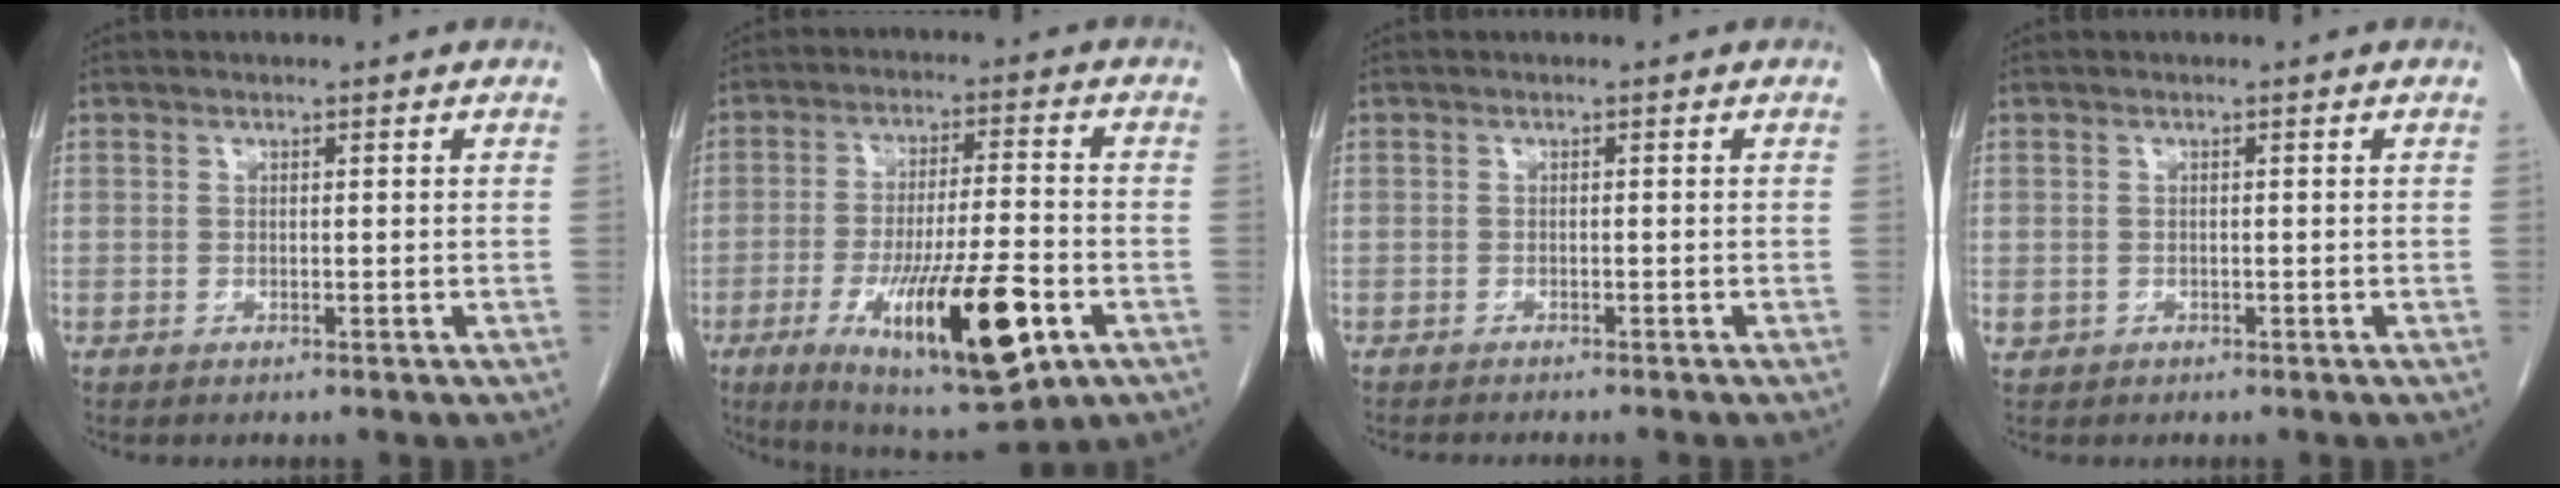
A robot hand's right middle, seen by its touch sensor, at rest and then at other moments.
{"total": 17.7, "force": [-6.7, 3.0, 16.0], "torque": [-0.266, -0.027, -0.095]}
{"total": 4.5, "force": [-4.0, 0.2, 2.0], "torque": [-0.021, -0.005, -0.053]}
{"total": 0.9, "force": [-0.3, 0.9, 0.2], "torque": [0.000, 0.005, -0.002]}